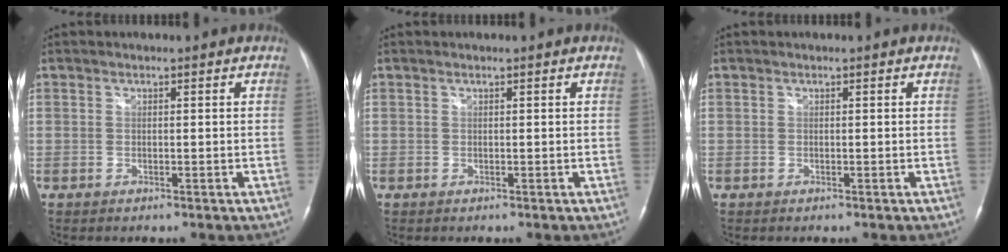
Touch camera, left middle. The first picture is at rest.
{"total": 0.0}
{"total": 0.0}